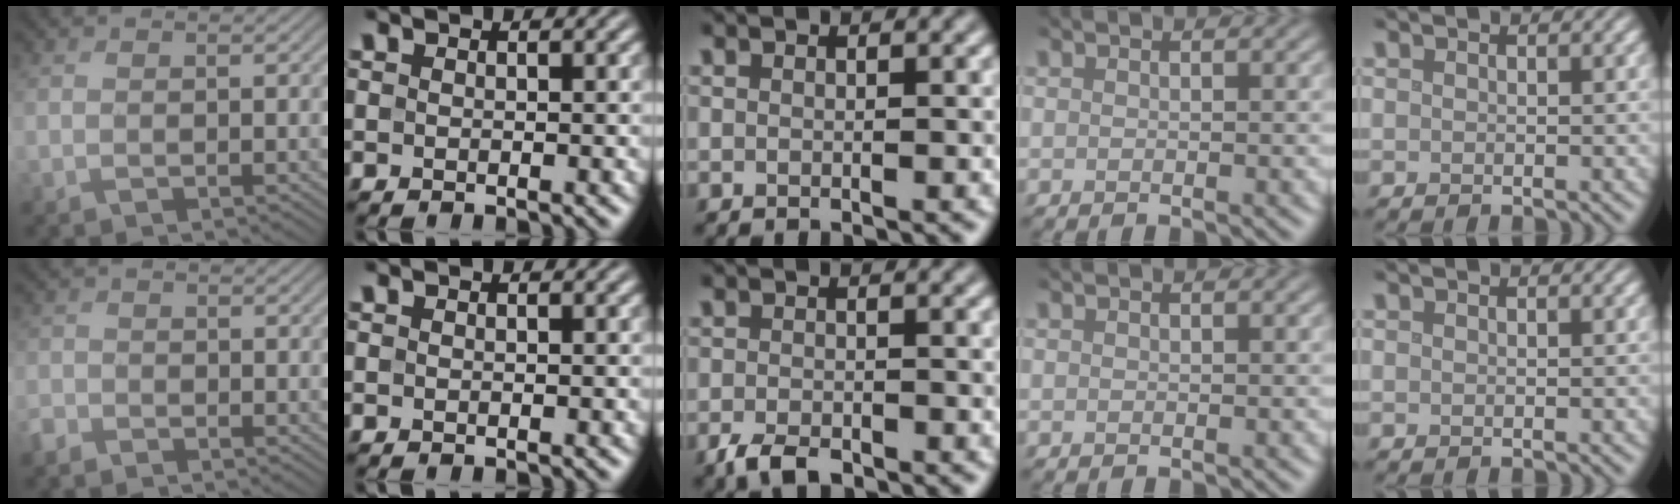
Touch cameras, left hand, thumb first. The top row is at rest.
{"thumb": {"total": 1.9, "force": [-1.5, 1.2, 0.3], "torque": [-0.009, -0.001, -0.041]}, "middle": {"total": 2.4, "force": [-1.6, 1.1, 1.4], "torque": [-0.029, -0.004, -0.032]}}